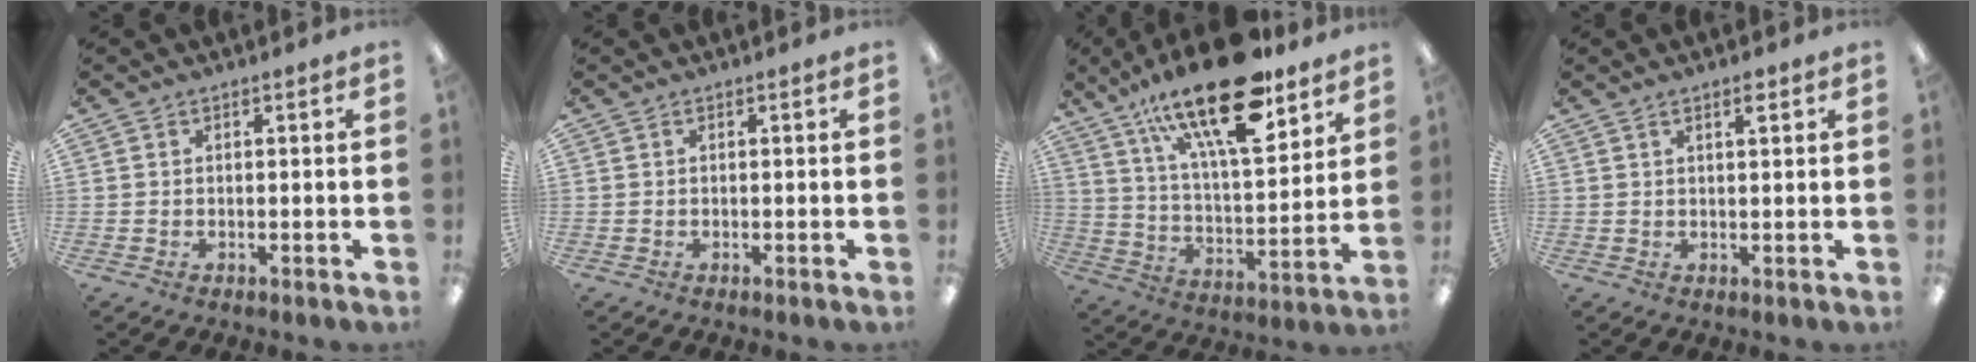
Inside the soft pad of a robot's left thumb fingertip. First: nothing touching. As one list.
[{"total": 0.0}, {"total": 24.1, "force": [16.5, 8.0, 15.6], "torque": [-0.257, -0.095, 0.276]}, {"total": 2.3, "force": [1.7, 0.5, 1.6], "torque": [-0.027, -0.001, 0.027]}]